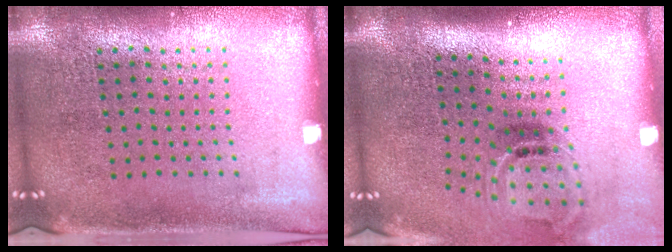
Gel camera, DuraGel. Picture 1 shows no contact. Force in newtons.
{"total": 1.8, "press": 1.1, "slide": 1.4}